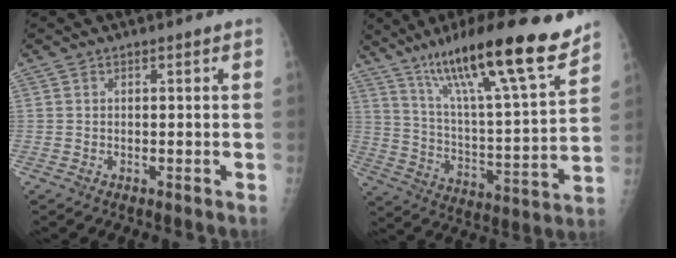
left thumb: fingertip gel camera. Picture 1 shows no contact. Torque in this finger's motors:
{"motor_torque": [0.88, 0.88, 1.28, -1.49, 0.20]}